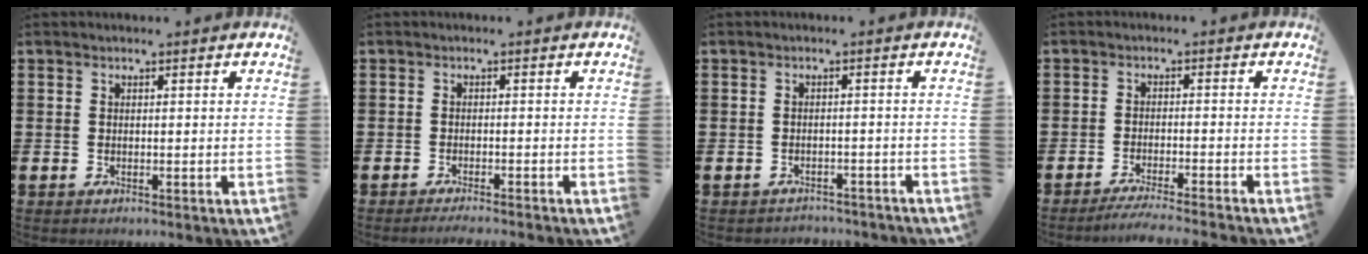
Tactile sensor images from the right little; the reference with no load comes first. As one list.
[{"total": 1.2, "force": [-1.1, -0.2, 0.4], "torque": [-0.005, 0.000, -0.022]}, {"total": 1.3, "force": [-1.3, 0.1, -0.1], "torque": [-0.003, 0.002, -0.029]}, {"total": 2.5, "force": [-2.3, -0.3, 1.1], "torque": [-0.017, 0.000, -0.043]}]